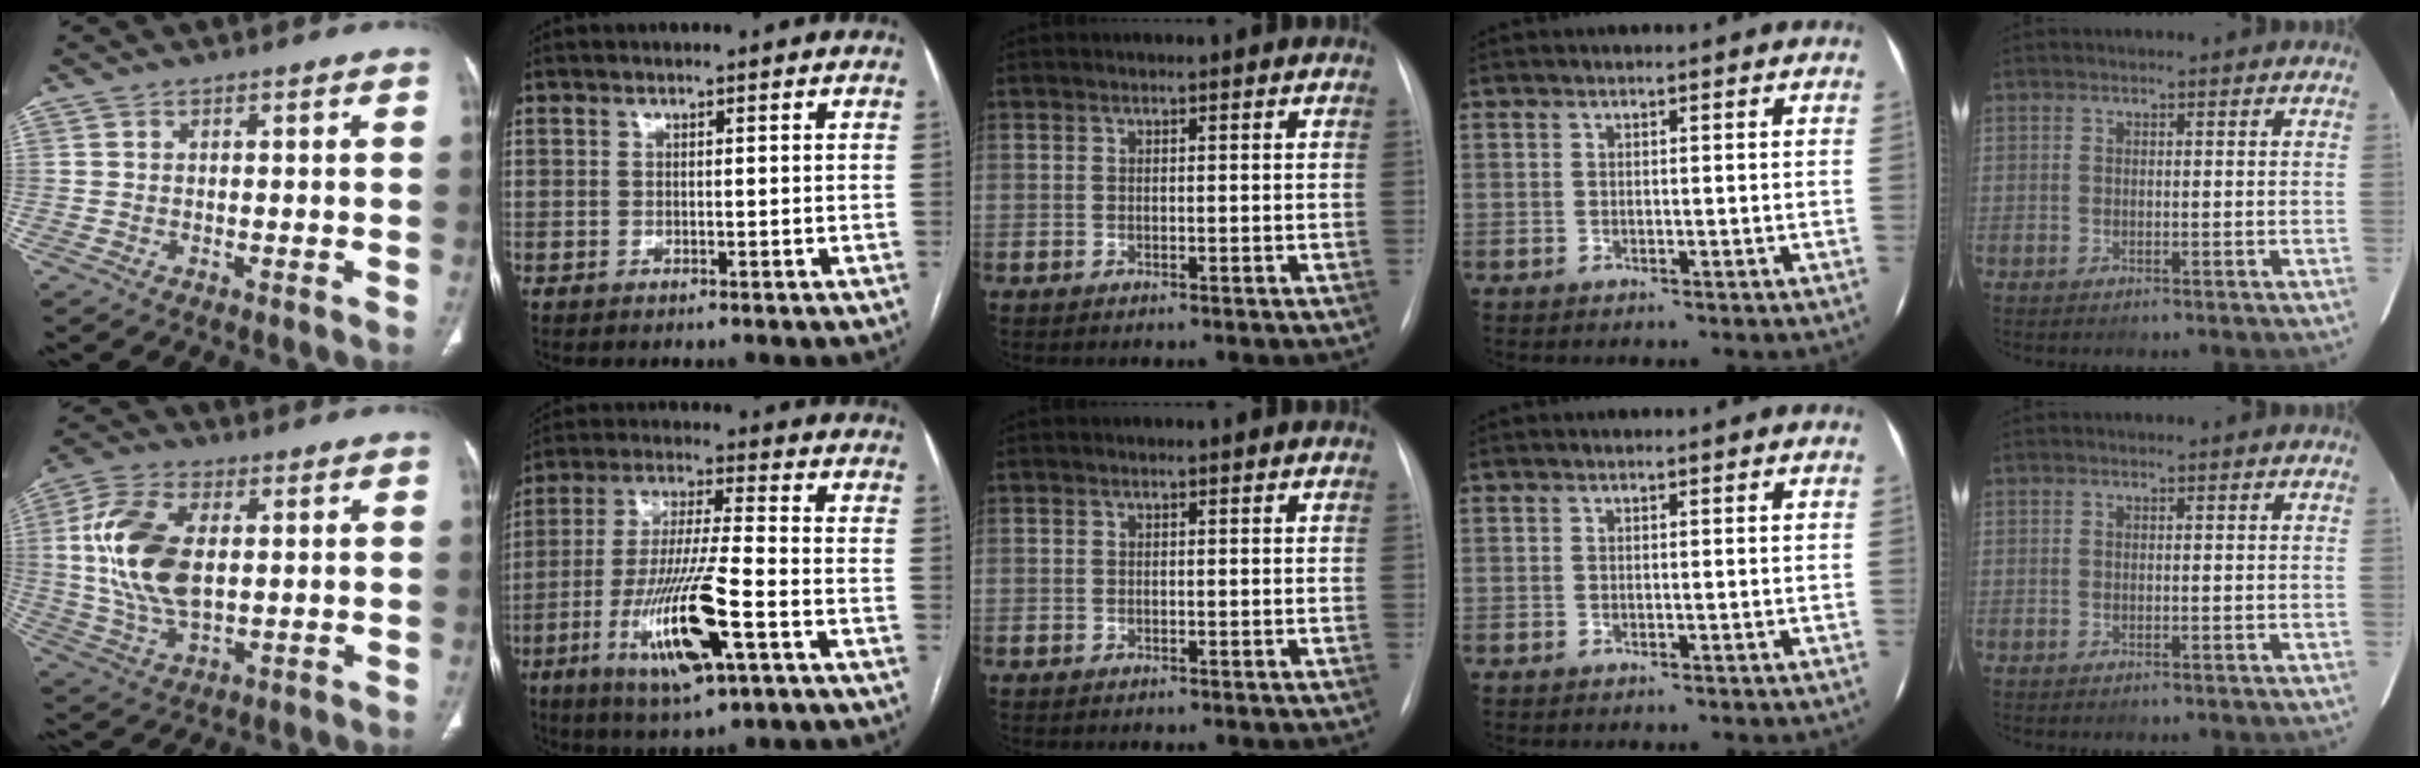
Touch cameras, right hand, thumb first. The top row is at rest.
{"thumb": {"total": 15.5, "force": [2.1, 8.4, 12.8], "torque": [-0.268, 0.000, 0.043]}, "index": {"total": 15.1, "force": [-5.7, 1.5, 13.9], "torque": [-0.277, -0.022, -0.100]}}